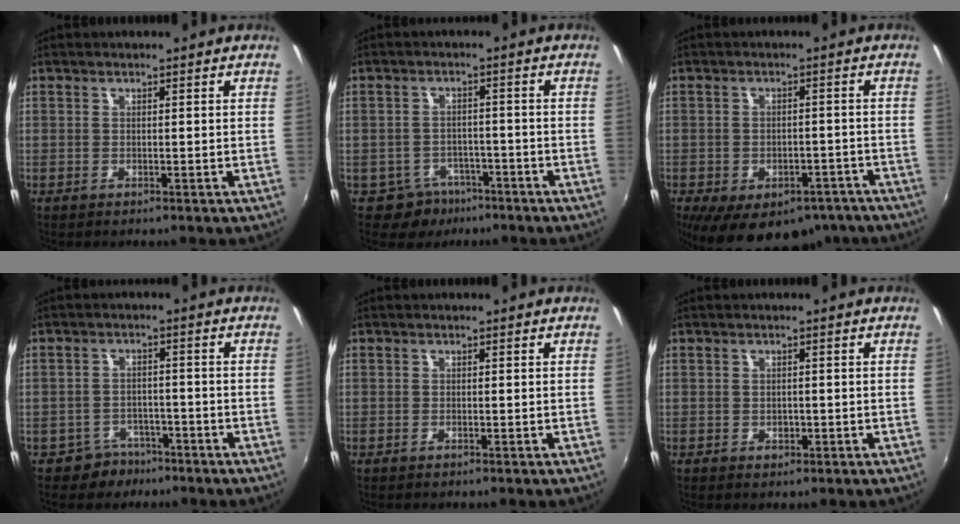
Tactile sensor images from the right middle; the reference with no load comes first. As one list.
[{"total": 4.8, "force": [-3.2, 3.6, 0.6], "torque": [-0.020, 0.012, -0.042]}, {"total": 17.3, "force": [-11.3, 9.5, 9.0], "torque": [-0.176, -0.016, -0.135]}, {"total": 4.0, "force": [-2.8, 2.8, -0.1], "torque": [-0.006, 0.014, -0.040]}, {"total": 0.6, "force": [-0.4, 0.0, 0.5], "torque": [-0.006, 0.000, -0.009]}, {"total": 1.5, "force": [-0.6, 1.2, 0.6], "torque": [-0.010, -0.002, -0.008]}]